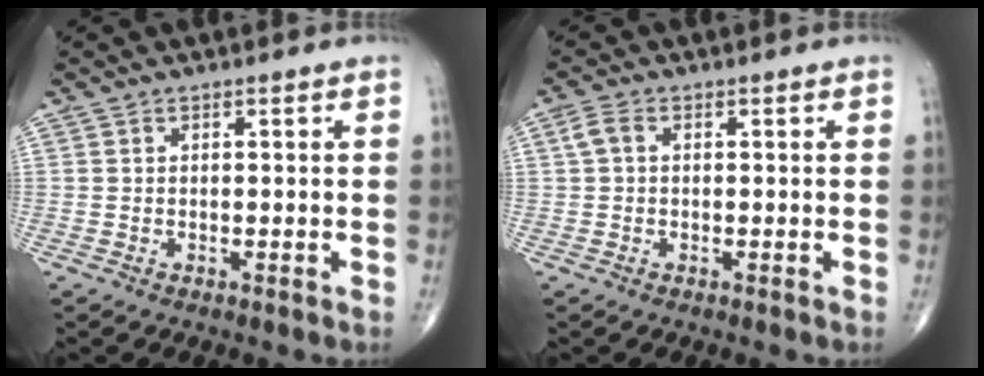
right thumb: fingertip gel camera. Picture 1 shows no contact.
{"total": 2.5, "force": [0.4, 1.6, 1.9], "torque": [-0.041, 0.010, 0.006]}